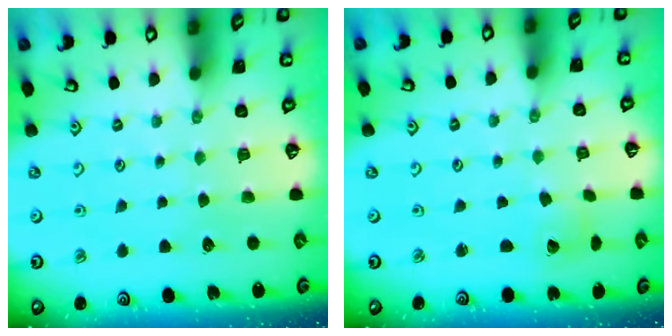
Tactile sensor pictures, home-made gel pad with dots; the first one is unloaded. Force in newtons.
{"total": 2.7, "press": 2.7, "slide": 0.2}